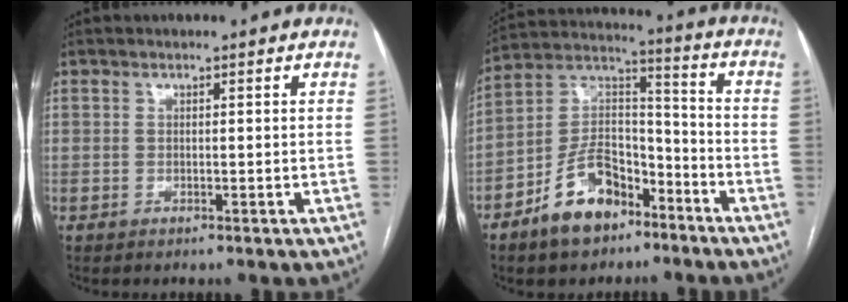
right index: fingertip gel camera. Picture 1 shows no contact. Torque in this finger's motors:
{"motor_torque": [-0.08, -0.14, -0.18, -0.15]}